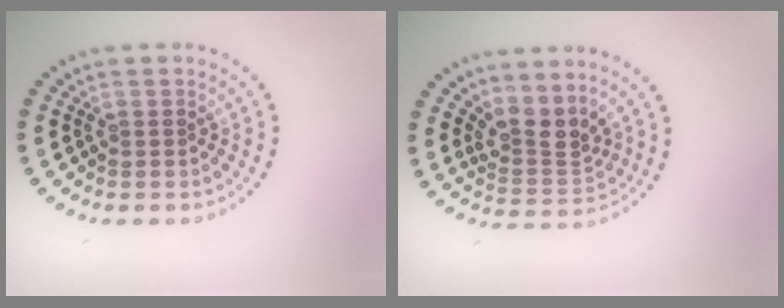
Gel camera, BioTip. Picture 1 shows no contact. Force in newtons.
{"total": 3.2, "press": 2.3, "slide": 2.2}